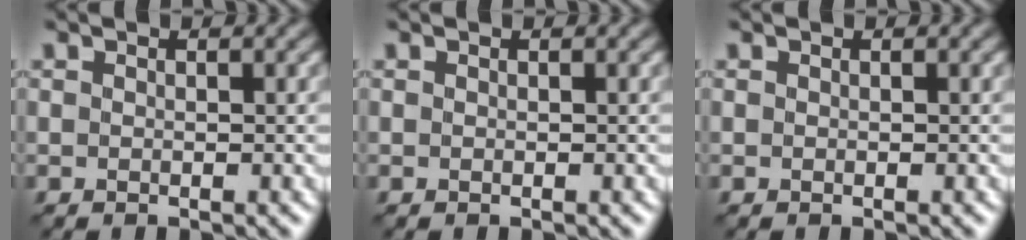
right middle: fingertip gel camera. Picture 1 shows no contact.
{"total": 0.0}
{"total": 0.0}